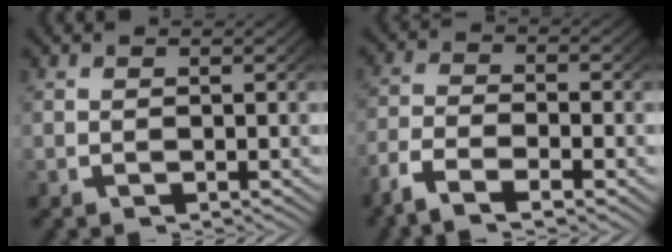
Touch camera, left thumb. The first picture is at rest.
{"total": 5.5, "force": [-3.3, 2.5, 3.6], "torque": [-0.083, -0.011, -0.058]}